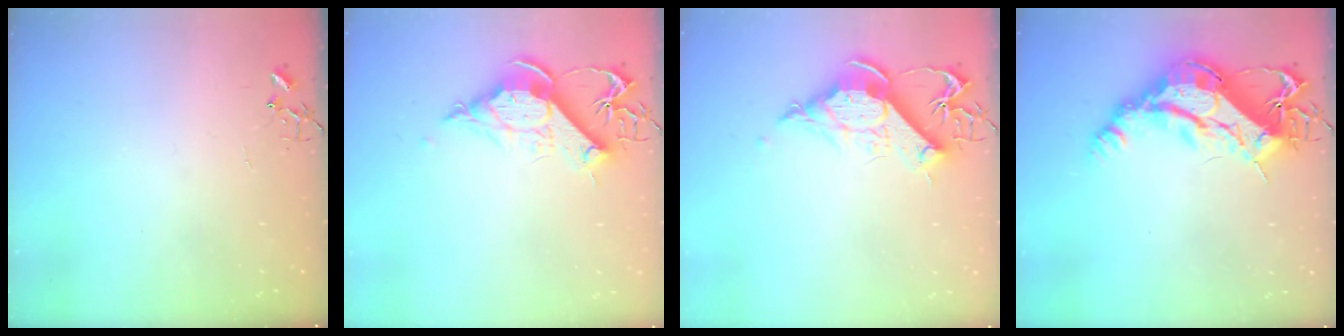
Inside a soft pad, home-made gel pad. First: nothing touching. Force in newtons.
{"total": 12.5, "press": 12.4, "slide": 1.5}
{"total": 12.9, "press": 12.8, "slide": 1.5}
{"total": 20.3, "press": 20.2, "slide": 2.1}